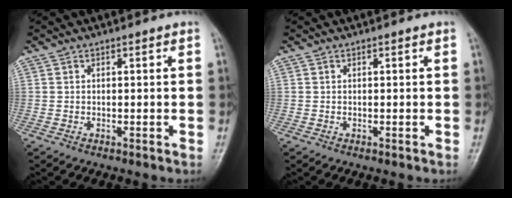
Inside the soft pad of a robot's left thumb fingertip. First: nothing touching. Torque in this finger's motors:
{"motor_torque": [-0.06, -0.01, -0.29, -0.23, 0.00]}